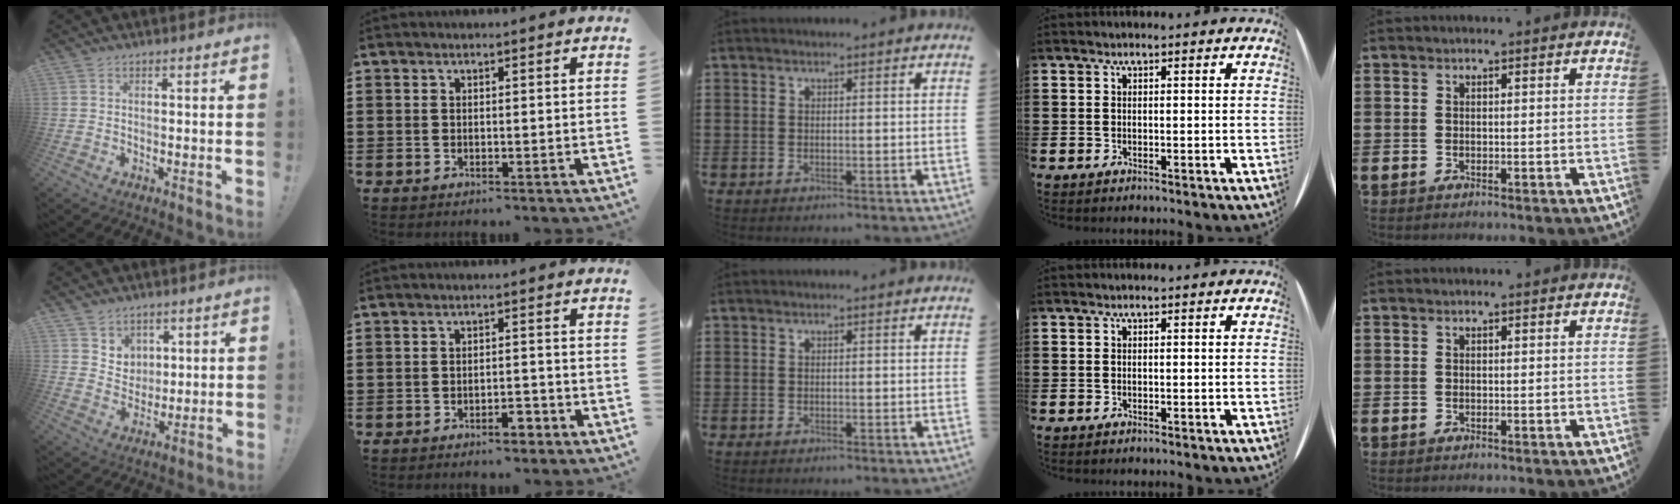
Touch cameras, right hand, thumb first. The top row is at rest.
{"thumb": {"total": 6.4, "force": [4.2, 4.8, 0.6], "torque": [-0.014, -0.037, 0.084]}, "index": {"total": 3.0, "force": [-2.4, 1.0, 1.5], "torque": [-0.026, 0.006, -0.047]}}